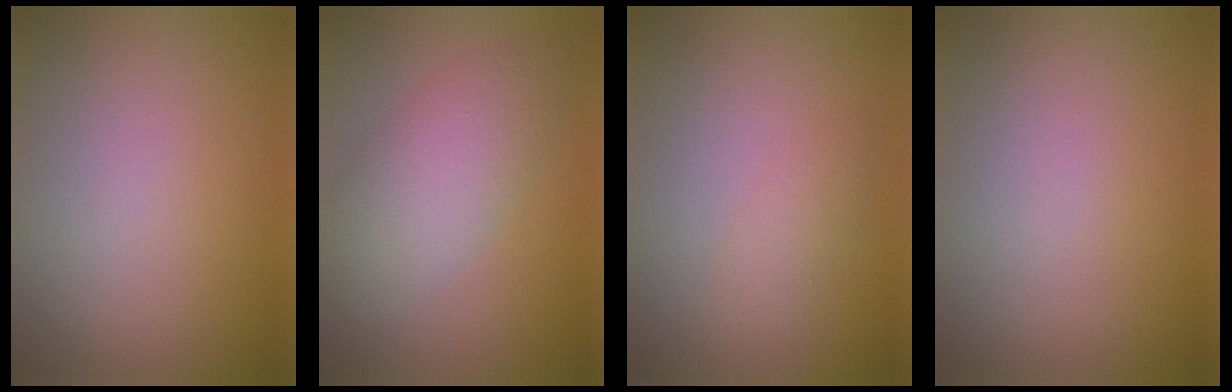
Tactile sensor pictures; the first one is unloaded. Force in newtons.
{"total": 5.3, "press": 5.3, "slide": 0.4}
{"total": 1.4, "press": 1.4, "slide": 0.0}
{"total": 0.0}